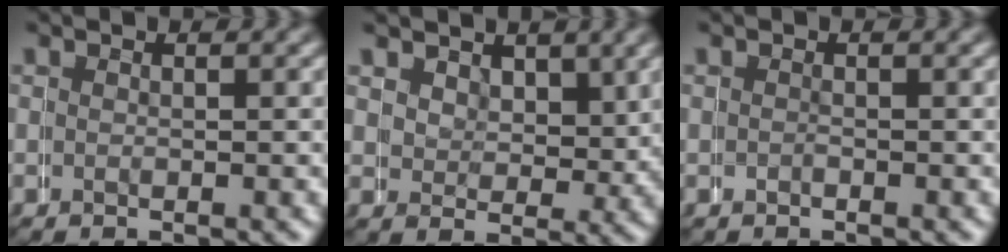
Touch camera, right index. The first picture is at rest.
{"total": 2.8, "force": [1.6, 2.2, 0.8], "torque": [-0.018, -0.008, 0.031]}
{"total": 0.7, "force": [-0.4, 0.2, -0.5], "torque": [0.012, 0.004, -0.010]}